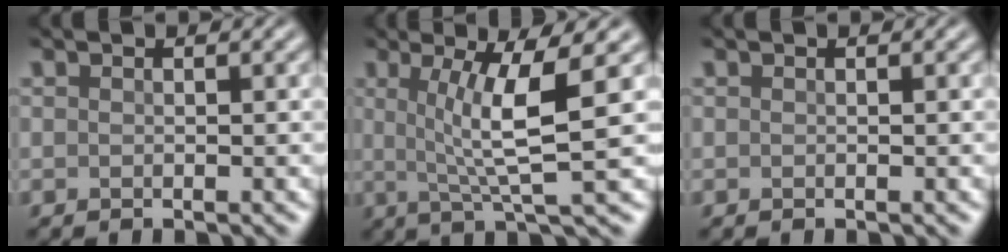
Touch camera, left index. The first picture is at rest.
{"total": 6.2, "force": [1.0, 1.1, 6.1], "torque": [-0.103, -0.001, 0.019]}
{"total": 0.0}